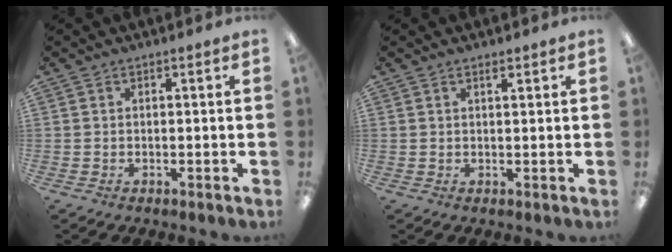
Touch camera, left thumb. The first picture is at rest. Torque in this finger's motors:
{"motor_torque": [-0.22, 0.13, -0.12, -0.02, 0.03]}